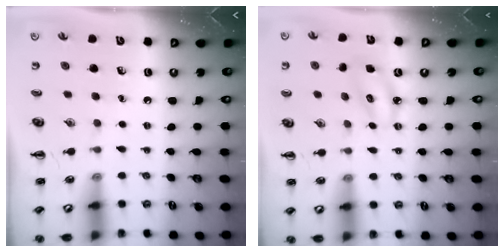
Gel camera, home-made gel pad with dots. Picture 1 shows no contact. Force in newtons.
{"total": 5.4, "press": 5.3, "slide": 1.3}